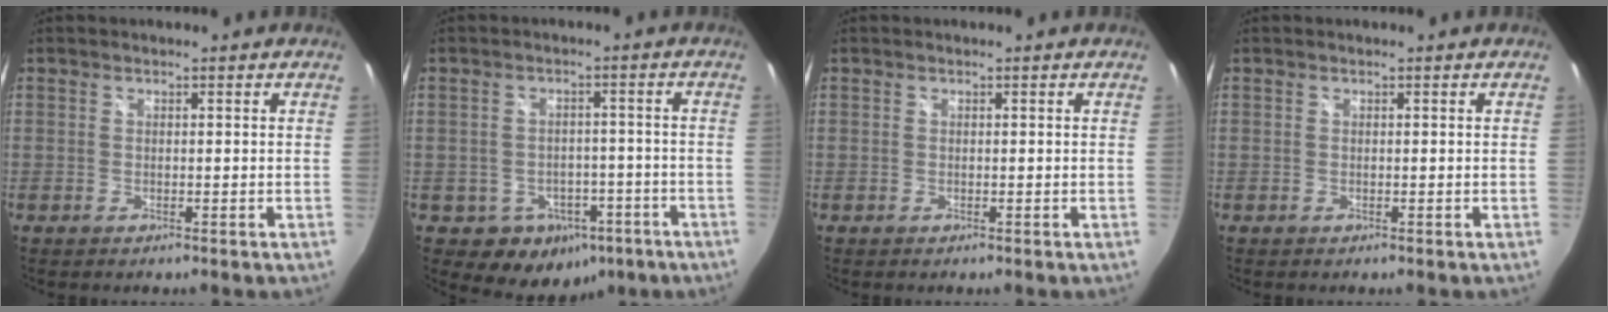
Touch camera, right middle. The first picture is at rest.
{"total": 9.7, "force": [-4.9, 7.6, 3.4], "torque": [-0.076, 0.018, -0.037]}
{"total": 0.0}
{"total": 0.0}